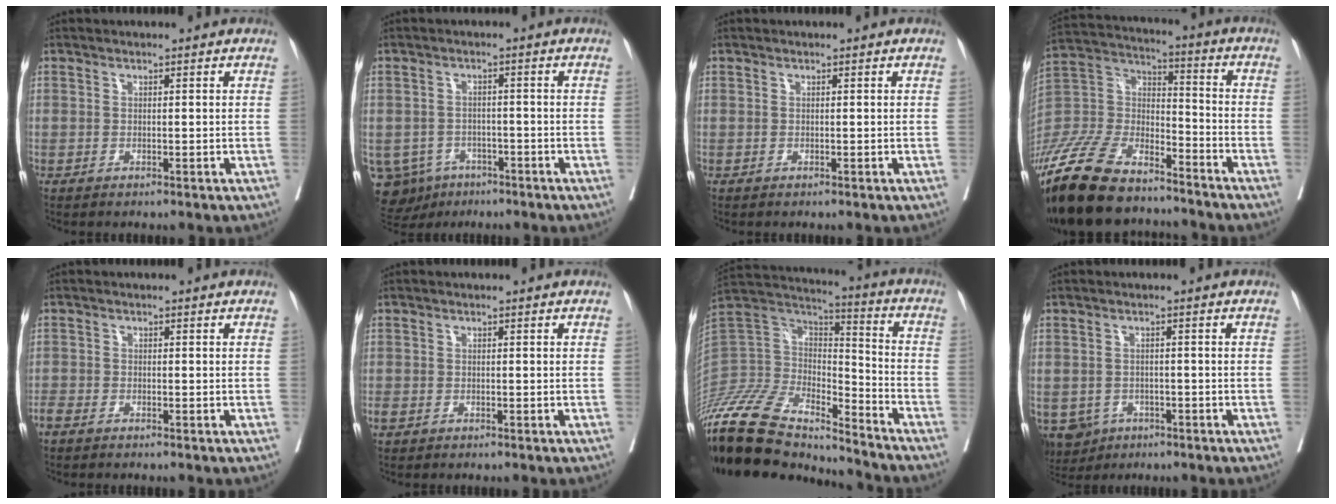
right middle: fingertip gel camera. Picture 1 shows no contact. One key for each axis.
{"total": 9.3, "fx": -5.1, "fy": 7.4, "fz": 2.4, "tx": -0.063, "ty": 0.001, "tz": -0.067}
{"total": 0.0}
{"total": 22.7, "fx": -18.3, "fy": 7.6, "fz": 11.0, "tx": -0.272, "ty": -0.015, "tz": -0.338}
{"total": 2.4, "fx": -2.0, "fy": 0.8, "fz": 1.0, "tx": -0.024, "ty": -0.005, "tz": -0.035}
{"total": 1.0, "fx": -0.6, "fy": 0.7, "fz": 0.5, "tx": -0.017, "ty": 0.000, "tz": -0.009}
{"total": 24.3, "fx": -21.1, "fy": 6.8, "fz": 10.1, "tx": -0.242, "ty": 0.003, "tz": -0.378}
{"total": 5.8, "fx": -3.3, "fy": 4.6, "fz": 1.5, "tx": -0.027, "ty": 0.001, "tz": -0.046}